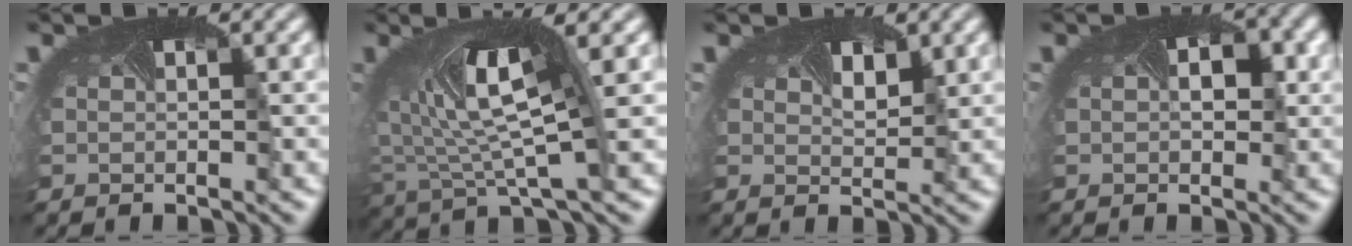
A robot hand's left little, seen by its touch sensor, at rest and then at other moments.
{"total": 7.1, "force": [1.3, 2.5, 6.5], "torque": [-0.147, -0.006, 0.021]}
{"total": 1.9, "force": [0.9, 1.2, 1.2], "torque": [-0.022, 0.000, 0.010]}
{"total": 3.3, "force": [0.3, 2.1, 2.6], "torque": [-0.039, 0.003, 0.008]}